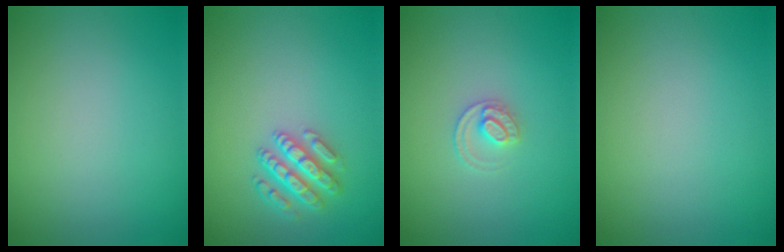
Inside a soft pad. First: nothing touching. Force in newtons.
{"total": 3.4, "press": 3.2, "slide": 1.2}
{"total": 1.7, "press": 1.7, "slide": 0.1}
{"total": 0.0}